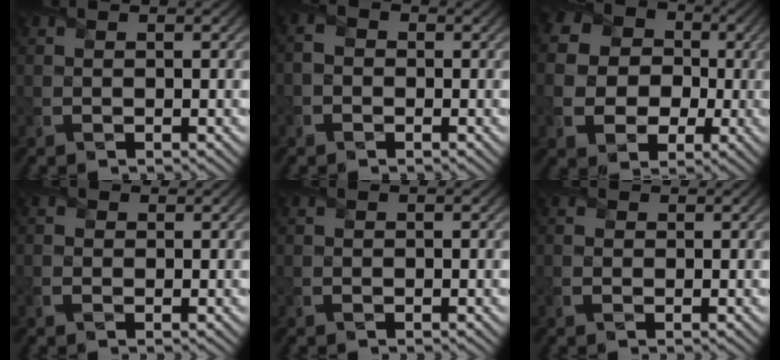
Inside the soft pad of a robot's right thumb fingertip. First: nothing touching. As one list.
[{"total": 1.8, "force": [-0.8, 1.3, 0.9], "torque": [-0.021, 0.005, -0.023]}, {"total": 14.0, "force": [0.9, 12.7, 5.9], "torque": [-0.206, 0.015, 0.001]}, {"total": 1.4, "force": [0.1, 1.1, 0.8], "torque": [-0.020, 0.002, 0.000]}, {"total": 0.0}, {"total": 1.2, "force": [0.3, 0.9, 0.6], "torque": [-0.016, 0.002, 0.004]}]